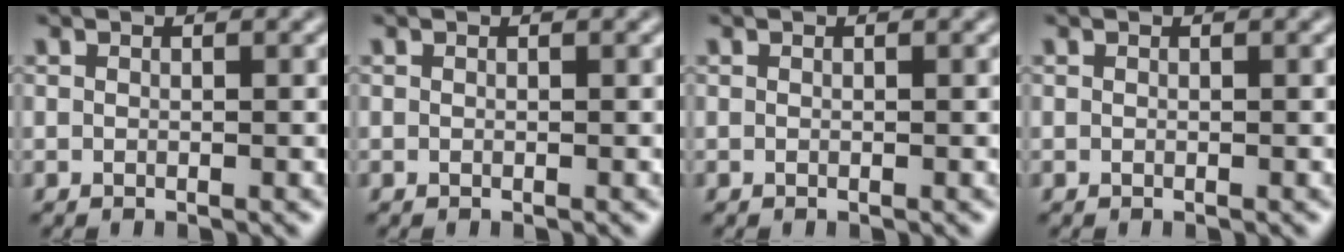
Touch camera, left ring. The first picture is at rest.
{"total": 0.0}
{"total": 0.0}
{"total": 0.0}